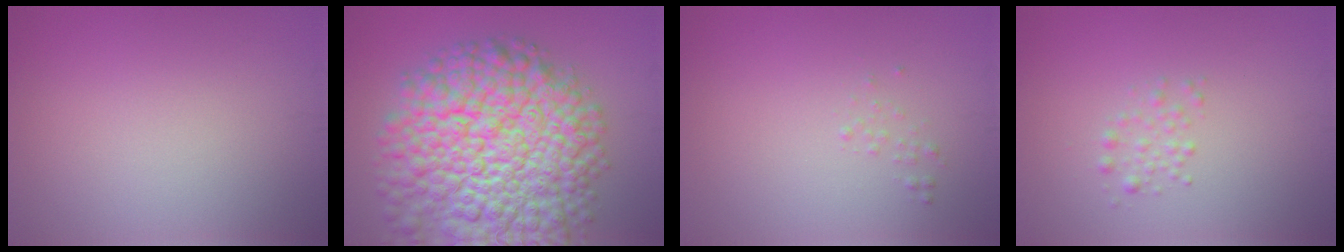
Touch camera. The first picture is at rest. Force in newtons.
{"total": 15.6, "press": 15.6, "slide": 0.7}
{"total": 0.6, "press": 0.6, "slide": 0.1}
{"total": 1.2, "press": 1.2, "slide": 0.0}